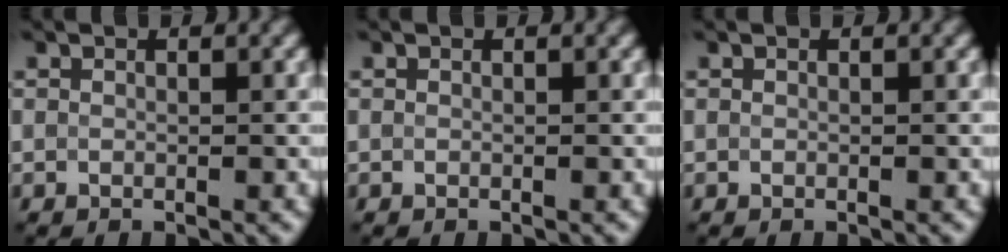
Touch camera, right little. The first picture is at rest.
{"total": 0.0}
{"total": 0.0}